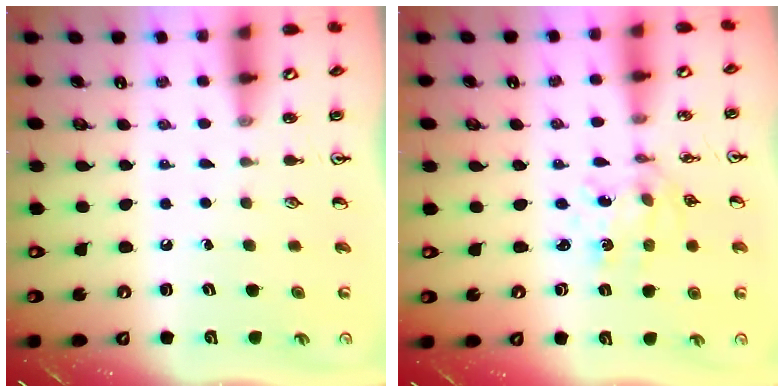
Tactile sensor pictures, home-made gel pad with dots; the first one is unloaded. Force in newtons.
{"total": 2.9, "press": 2.7, "slide": 1.0}